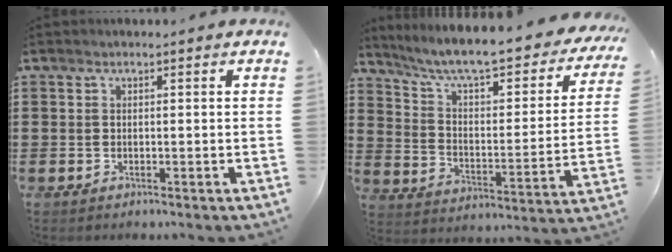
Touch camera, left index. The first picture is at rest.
{"total": 7.6, "force": [6.4, 0.7, 4.2], "torque": [-0.106, -0.052, 0.103]}